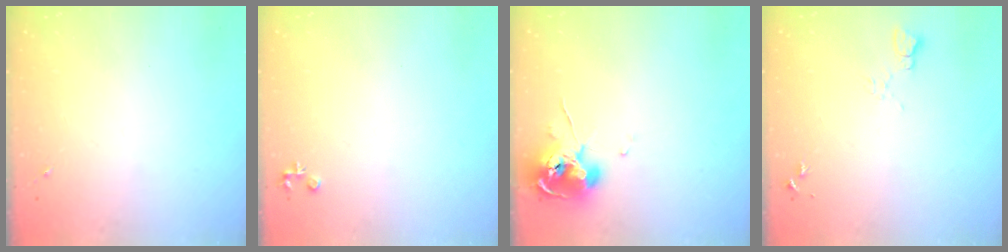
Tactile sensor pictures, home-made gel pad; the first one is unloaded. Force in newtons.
{"total": 3.7, "press": 3.6, "slide": 0.4}
{"total": 10.3, "press": 10.2, "slide": 1.1}
{"total": 5.9, "press": 5.8, "slide": 0.6}